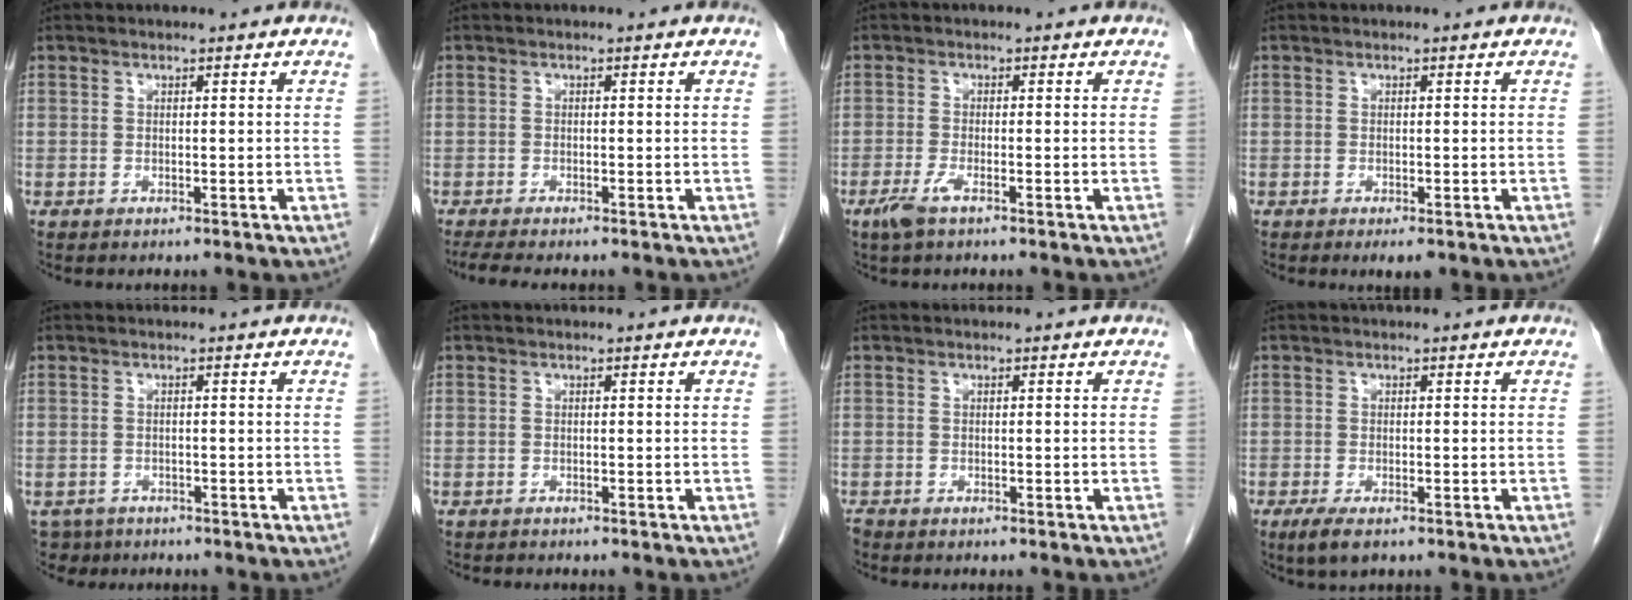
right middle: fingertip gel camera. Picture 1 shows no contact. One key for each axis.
{"total": 4.2, "fx": -3.5, "fy": 0.5, "fz": 2.2, "tx": -0.035, "ty": -0.010, "tz": -0.054}
{"total": 2.8, "fx": -1.7, "fy": 0.4, "fz": 2.1, "tx": -0.051, "ty": -0.006, "tz": -0.037}
{"total": 1.8, "fx": -1.1, "fy": 0.5, "fz": 1.3, "tx": -0.017, "ty": -0.004, "tz": -0.011}
{"total": 3.5, "fx": -2.6, "fy": 2.4, "fz": -0.1, "tx": 0.004, "ty": 0.002, "tz": -0.043}
{"total": 0.6, "fx": -0.6, "fy": 0.1, "fz": 0.1, "tx": -0.009, "ty": -0.001, "tz": -0.012}
{"total": 0.7, "fx": -0.7, "fy": 0.3, "fz": 0.1, "tx": -0.009, "ty": -0.001, "tz": -0.014}
{"total": 3.0, "fx": -1.8, "fy": 0.9, "fz": 2.1, "tx": -0.045, "ty": -0.006, "tz": -0.031}